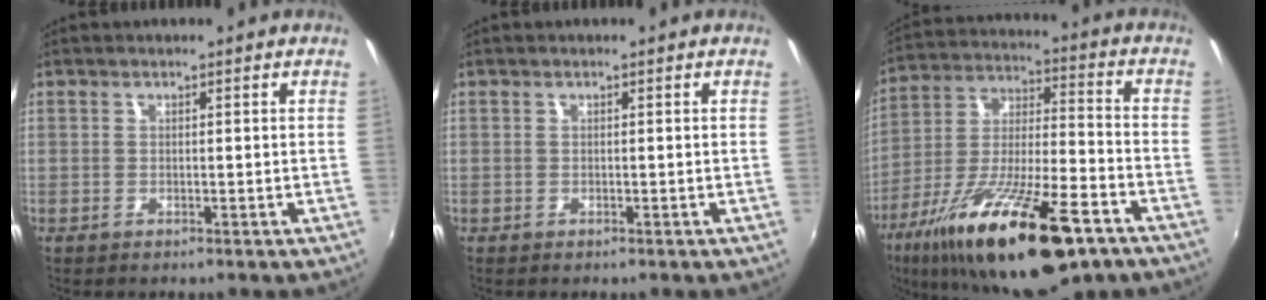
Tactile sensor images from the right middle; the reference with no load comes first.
{"total": 0.0}
{"total": 26.2, "force": [-15.1, 7.2, 20.2], "torque": [-0.358, -0.046, -0.249]}